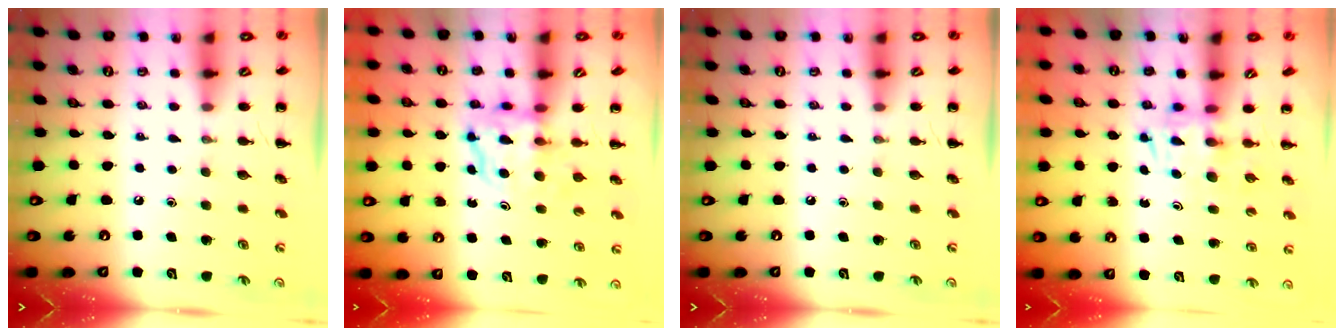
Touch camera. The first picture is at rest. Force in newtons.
{"total": 4.0, "press": 4.0, "slide": 0.4}
{"total": 0.0}
{"total": 2.9, "press": 2.9, "slide": 0.1}